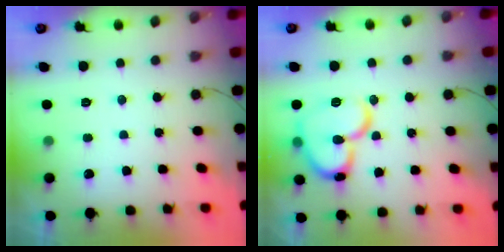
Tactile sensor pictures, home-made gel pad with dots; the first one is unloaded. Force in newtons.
{"total": 16.4, "press": 16.3, "slide": 2.1}